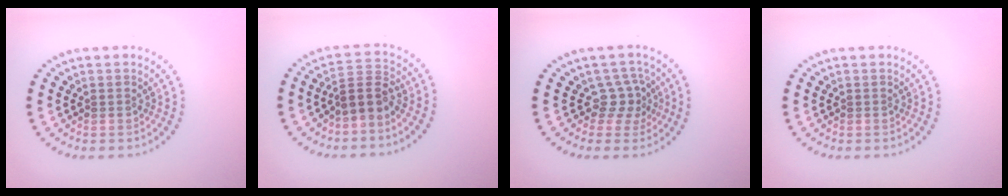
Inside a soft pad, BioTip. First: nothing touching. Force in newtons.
{"total": 2.9, "press": 2.2, "slide": 1.9}
{"total": 2.3, "press": 1.5, "slide": 1.7}
{"total": 0.0}